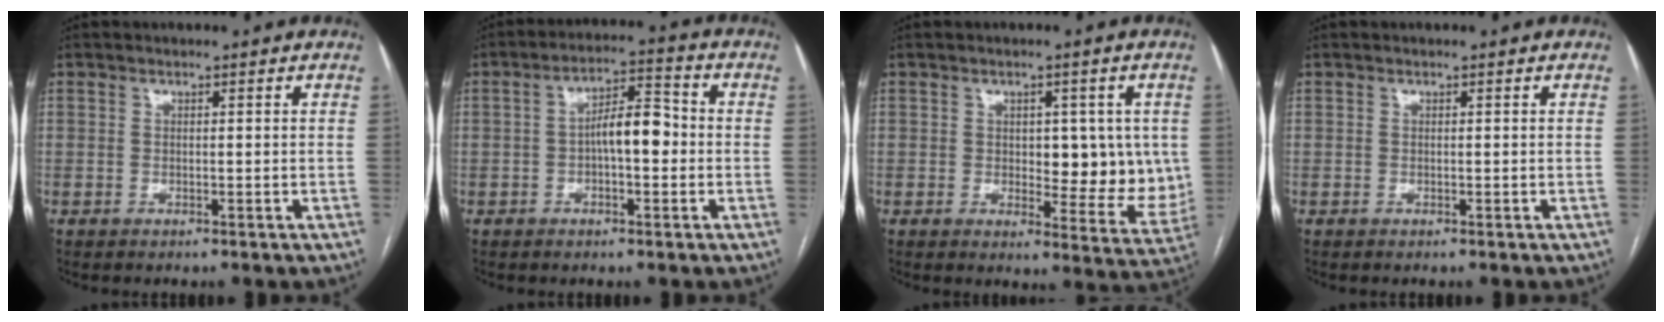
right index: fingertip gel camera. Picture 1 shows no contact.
{"total": 6.9, "force": [-0.7, 2.4, 6.5], "torque": [-0.109, 0.027, -0.014]}
{"total": 9.7, "force": [0.7, 4.7, 8.4], "torque": [-0.092, 0.000, 0.019]}
{"total": 0.0}